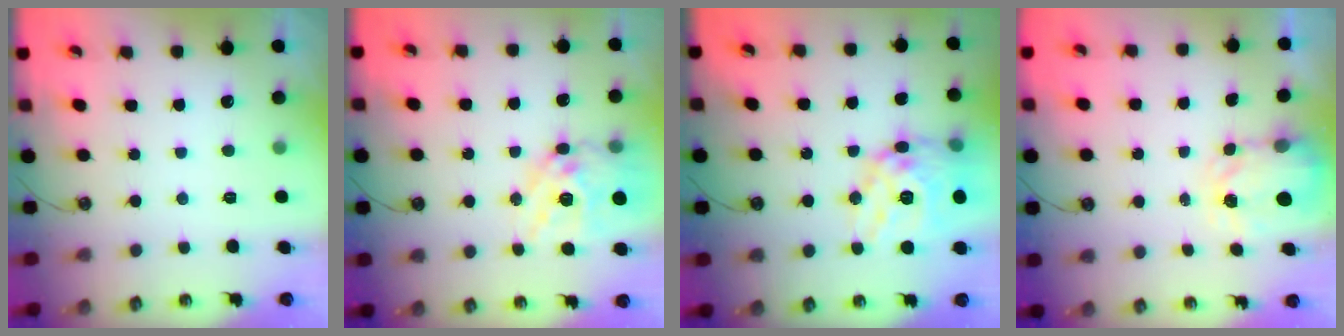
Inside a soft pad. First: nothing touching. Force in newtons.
{"total": 17.1, "press": 17.0, "slide": 1.7}
{"total": 18.9, "press": 18.8, "slide": 1.6}
{"total": 3.6, "press": 3.6, "slide": 0.4}